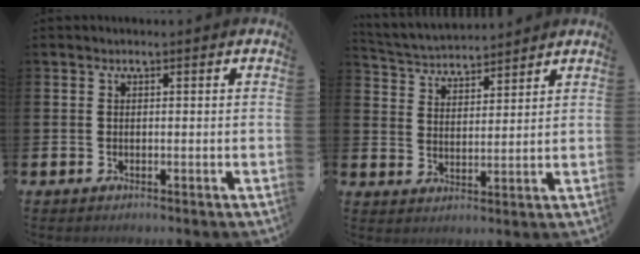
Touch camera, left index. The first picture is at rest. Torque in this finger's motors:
{"motor_torque": [-0.03, -0.67, 0.15, 0.06]}